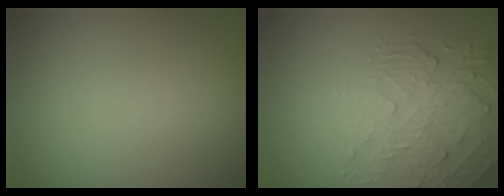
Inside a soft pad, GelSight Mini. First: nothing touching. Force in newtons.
{"total": 2.7, "press": 2.1, "slide": 1.7}